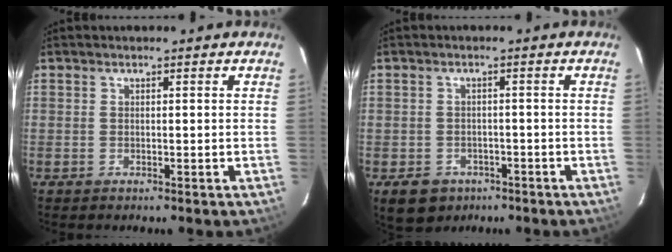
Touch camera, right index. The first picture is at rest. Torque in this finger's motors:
{"motor_torque": [-0.34, 0.25, -0.48, -0.21]}